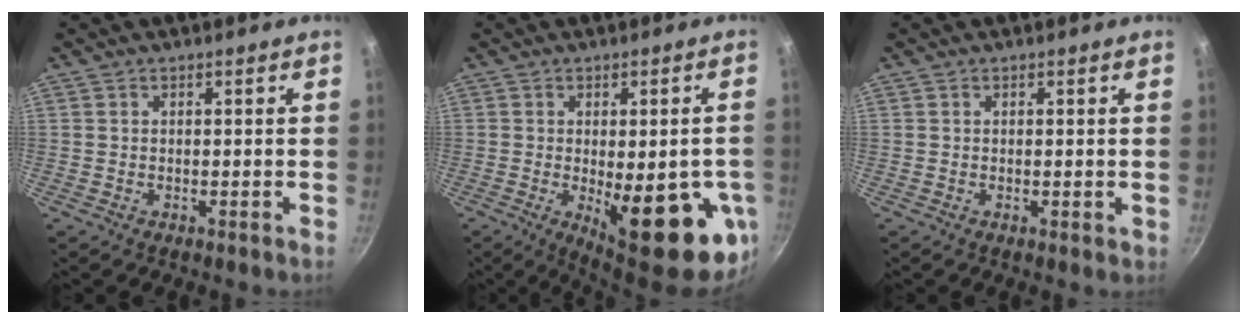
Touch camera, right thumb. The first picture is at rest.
{"total": 19.5, "force": [-5.1, 6.7, 17.6], "torque": [-0.197, -0.017, -0.049]}
{"total": 0.6, "force": [0.0, 0.2, 0.6], "torque": [-0.007, -0.002, 0.000]}